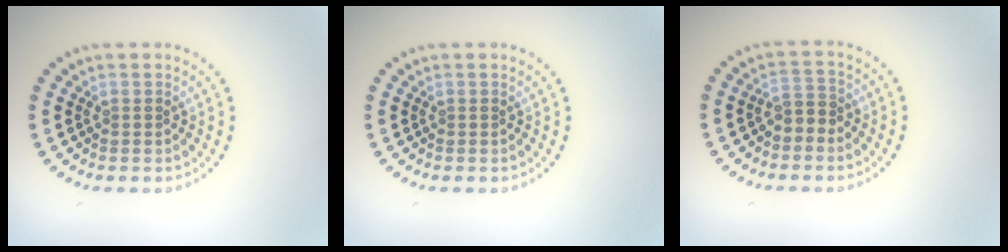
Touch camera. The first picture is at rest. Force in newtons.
{"total": 0.0}
{"total": 1.8, "press": 1.6, "slide": 0.9}